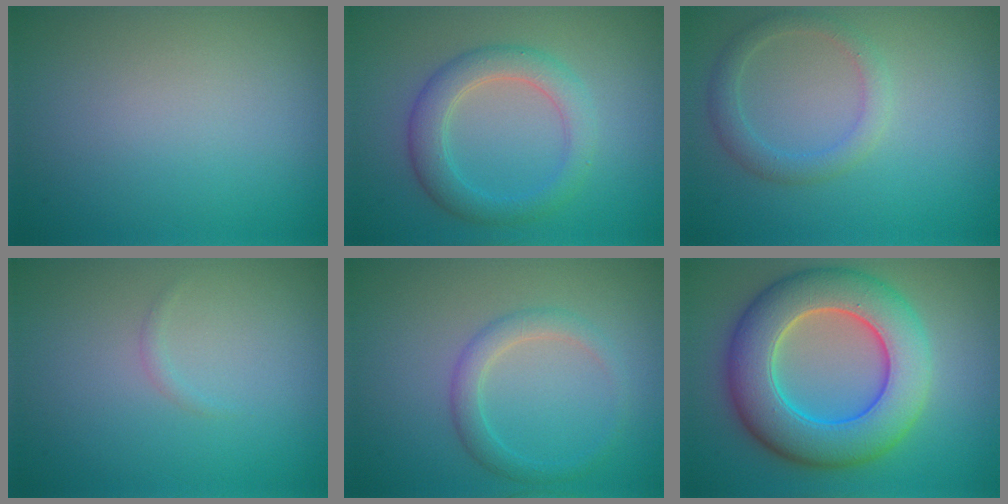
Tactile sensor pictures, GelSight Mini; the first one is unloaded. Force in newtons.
{"total": 3.7, "press": 3.7, "slide": 0.0}
{"total": 2.1, "press": 2.1, "slide": 0.3}
{"total": 0.6, "press": 0.6, "slide": 0.1}
{"total": 2.2, "press": 2.2, "slide": 0.1}
{"total": 9.4, "press": 9.4, "slide": 0.1}